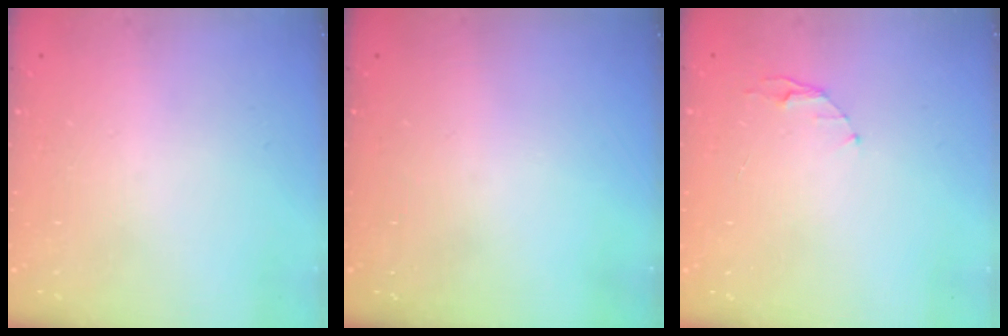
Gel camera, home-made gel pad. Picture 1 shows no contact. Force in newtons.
{"total": 0.0}
{"total": 3.2, "press": 3.2, "slide": 0.4}